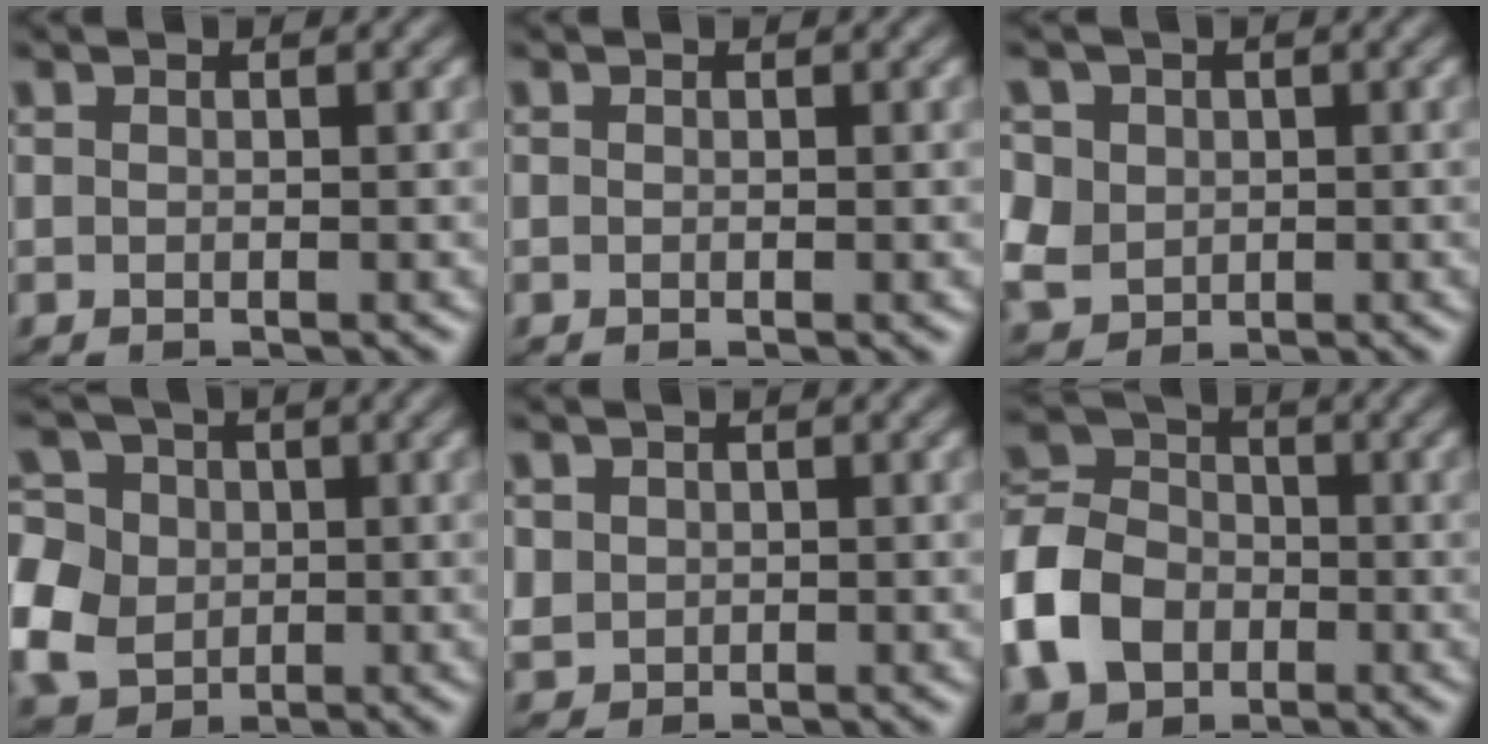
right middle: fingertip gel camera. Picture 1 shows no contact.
{"total": 0.0}
{"total": 7.1, "force": [1.8, 6.1, 3.1], "torque": [-0.079, 0.026, 0.014]}
{"total": 9.5, "force": [-0.8, 8.2, 4.8], "torque": [-0.119, 0.012, -0.052]}
{"total": 1.7, "force": [0.3, 1.6, 0.4], "torque": [-0.006, -0.005, 0.010]}
{"total": 8.2, "force": [-2.8, 6.4, 4.4], "torque": [-0.098, 0.005, -0.075]}